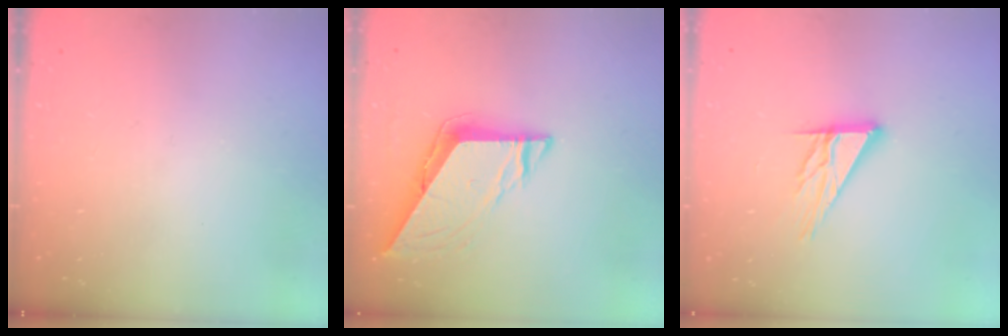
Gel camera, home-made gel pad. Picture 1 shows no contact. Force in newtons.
{"total": 7.8, "press": 7.8, "slide": 0.4}
{"total": 10.9, "press": 10.9, "slide": 1.0}